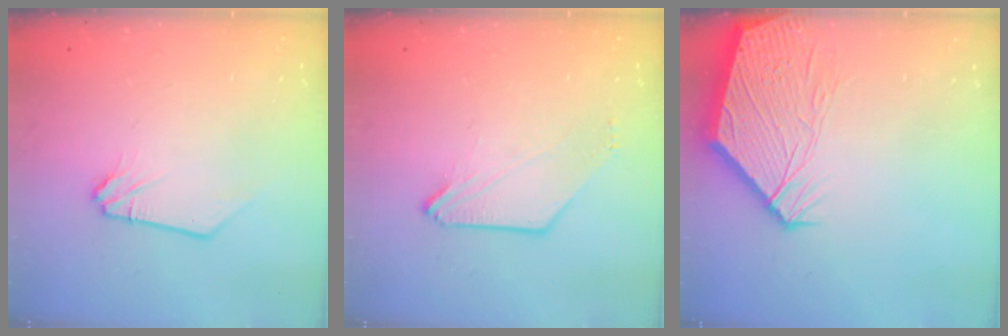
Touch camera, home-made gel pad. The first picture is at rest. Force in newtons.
{"total": 2.0, "press": 2.0, "slide": 0.5}
{"total": 13.0, "press": 12.9, "slide": 1.9}